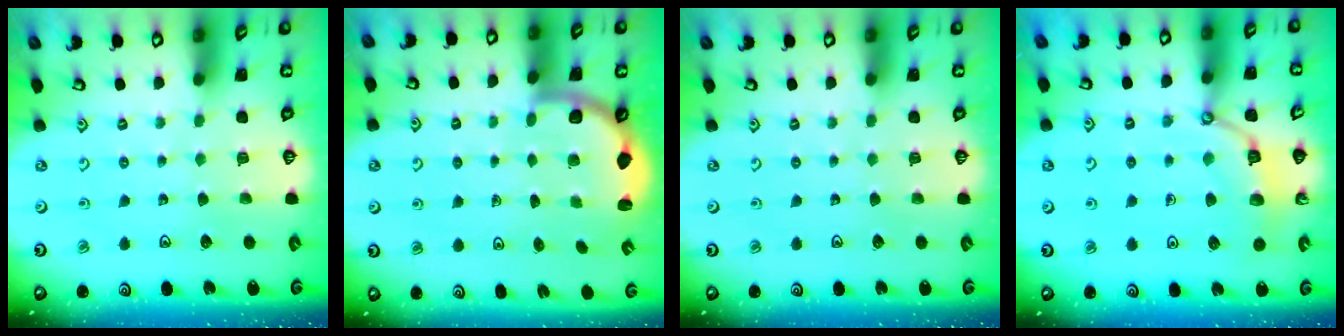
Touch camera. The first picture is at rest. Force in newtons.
{"total": 3.1, "press": 3.0, "slide": 0.9}
{"total": 0.0}
{"total": 6.9, "press": 6.9, "slide": 0.4}